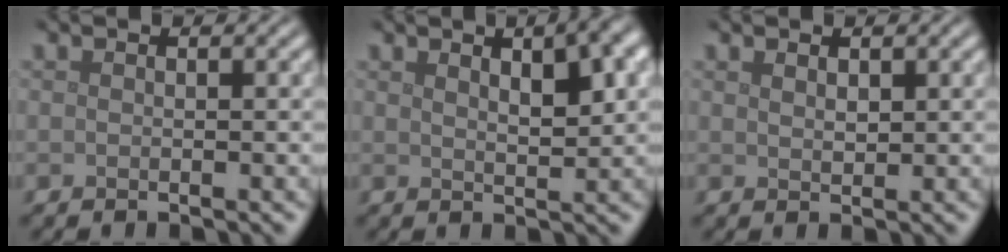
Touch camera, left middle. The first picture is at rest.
{"total": 5.6, "force": [2.6, 1.8, 4.6], "torque": [-0.055, 0.009, 0.035]}
{"total": 1.0, "force": [0.7, 0.4, 0.6], "torque": [-0.014, -0.003, 0.016]}